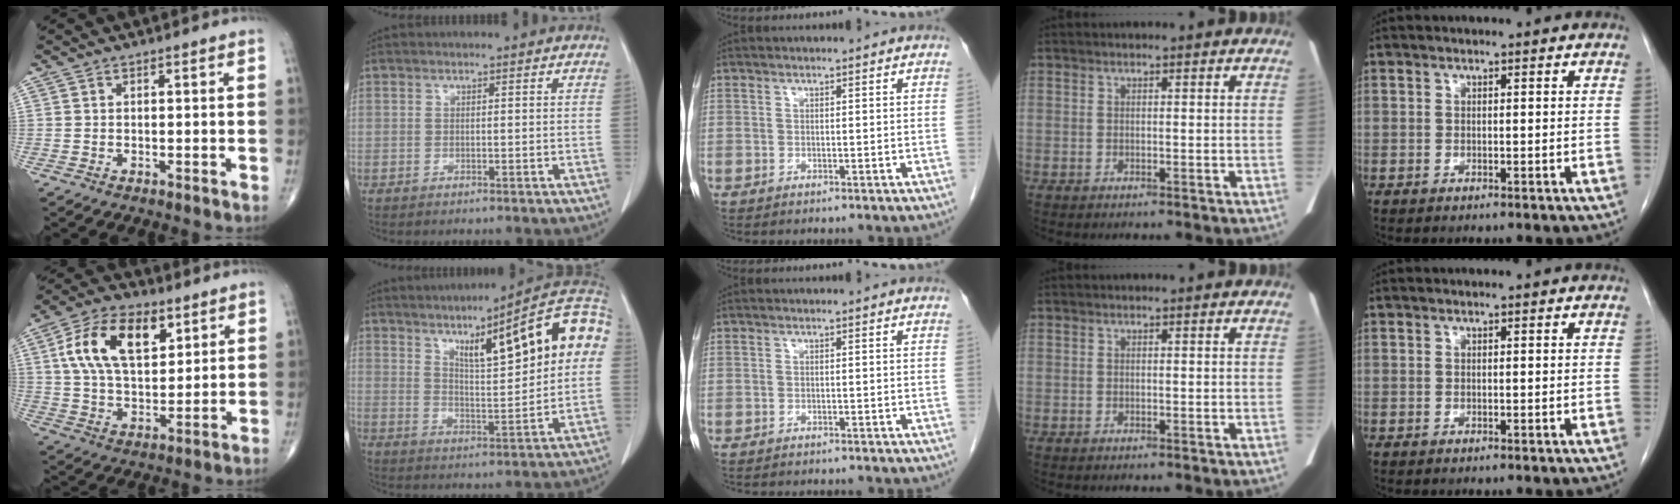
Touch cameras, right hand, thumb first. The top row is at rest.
{"thumb": {"total": 15.9, "force": [5.9, 8.8, 11.8], "torque": [-0.195, -0.007, 0.107]}, "index": {"total": 18.2, "force": [5.9, 3.1, 17.0], "torque": [-0.241, 0.026, 0.082]}, "middle": {"total": 4.7, "force": [-4.3, 1.0, 1.7], "torque": [-0.018, -0.003, -0.053]}}